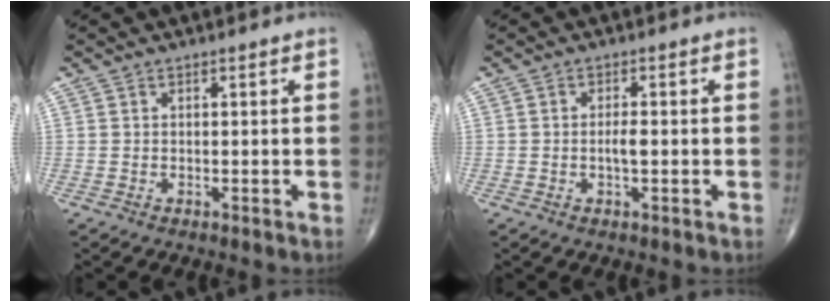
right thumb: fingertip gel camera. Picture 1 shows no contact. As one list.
[{"total": 2.3, "force": [-0.4, 0.8, 2.1], "torque": [-0.040, 0.001, -0.008]}]